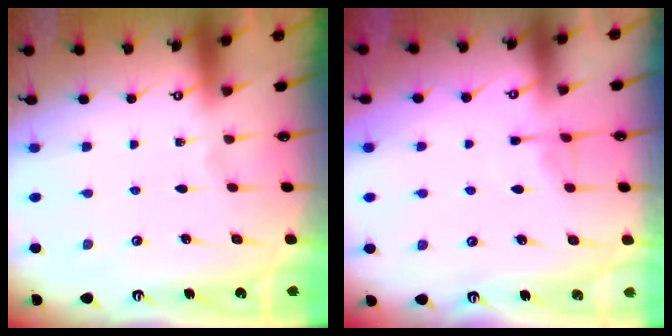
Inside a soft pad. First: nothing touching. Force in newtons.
{"total": 4.4, "press": 4.3, "slide": 0.7}